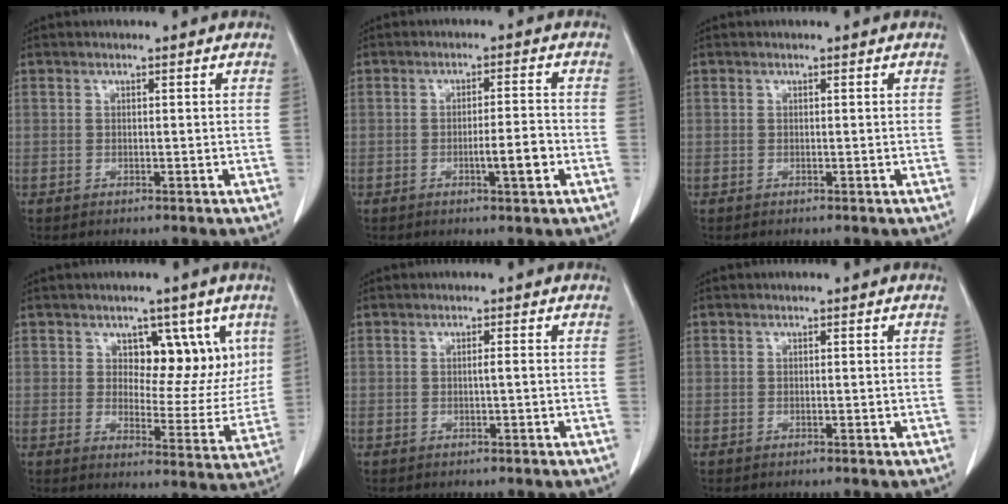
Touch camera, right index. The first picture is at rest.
{"total": 4.5, "force": [-1.6, 0.3, 4.2], "torque": [-0.064, -0.002, -0.024]}
{"total": 0.0}
{"total": 9.5, "force": [4.3, 5.2, 6.6], "torque": [-0.068, 0.005, 0.068]}
{"total": 0.8, "force": [-0.1, -0.1, 0.7], "torque": [-0.011, 0.001, -0.002]}
{"total": 0.0}